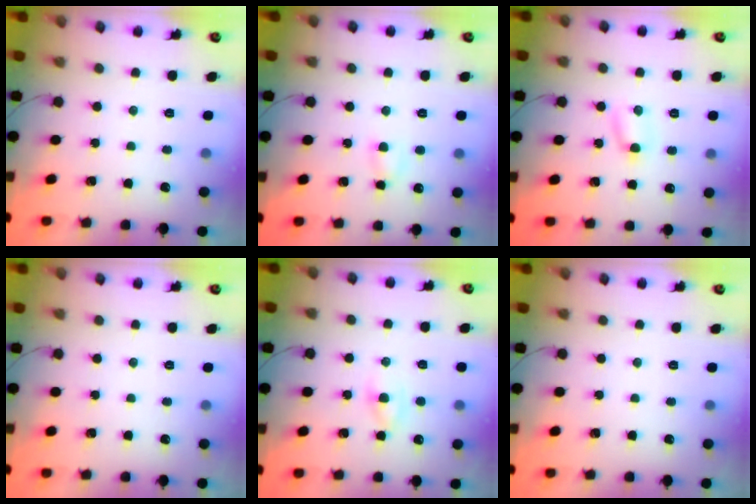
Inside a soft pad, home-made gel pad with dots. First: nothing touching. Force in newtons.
{"total": 3.1, "press": 2.9, "slide": 1.1}
{"total": 2.6, "press": 2.5, "slide": 0.9}
{"total": 0.0}
{"total": 2.5, "press": 2.4, "slide": 0.9}
{"total": 0.0}